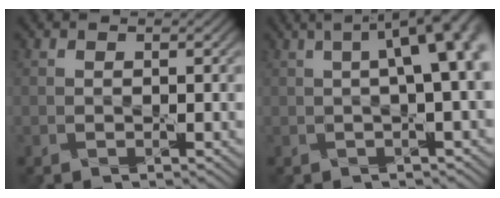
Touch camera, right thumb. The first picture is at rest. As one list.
[{"total": 10.1, "force": [1.6, 3.3, 9.5], "torque": [-0.093, 0.036, 0.007]}]